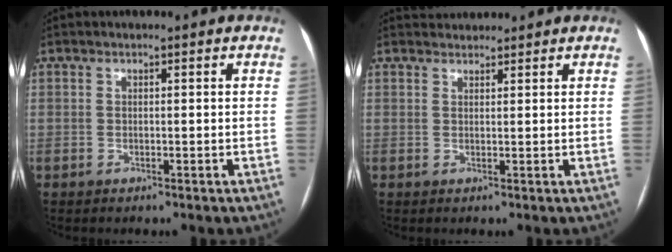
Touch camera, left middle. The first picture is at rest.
{"total": 2.1, "force": [2.1, 0.4, -0.2], "torque": [0.001, 0.020, 0.037]}